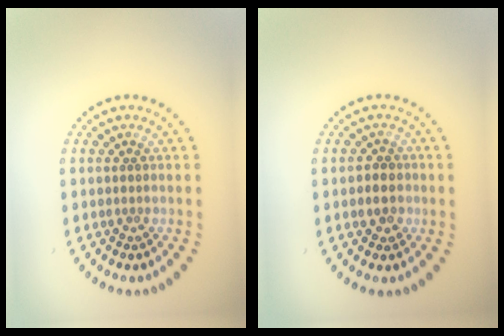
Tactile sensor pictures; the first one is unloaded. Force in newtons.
{"total": 2.0, "press": 1.9, "slide": 0.5}